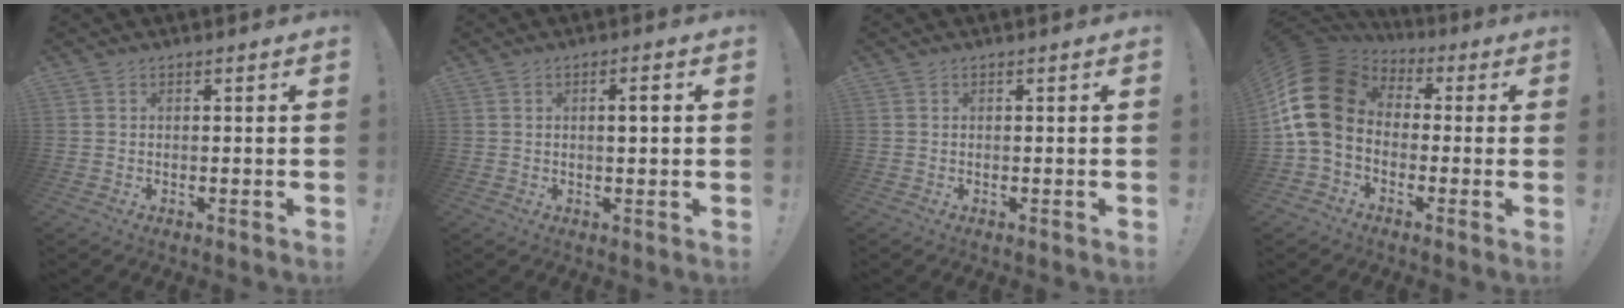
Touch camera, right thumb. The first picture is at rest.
{"total": 2.6, "force": [0.2, 0.4, 2.6], "torque": [-0.042, 0.001, -0.001]}
{"total": 0.0}
{"total": 16.9, "force": [1.3, 11.9, 11.9], "torque": [-0.226, 0.009, 0.028]}